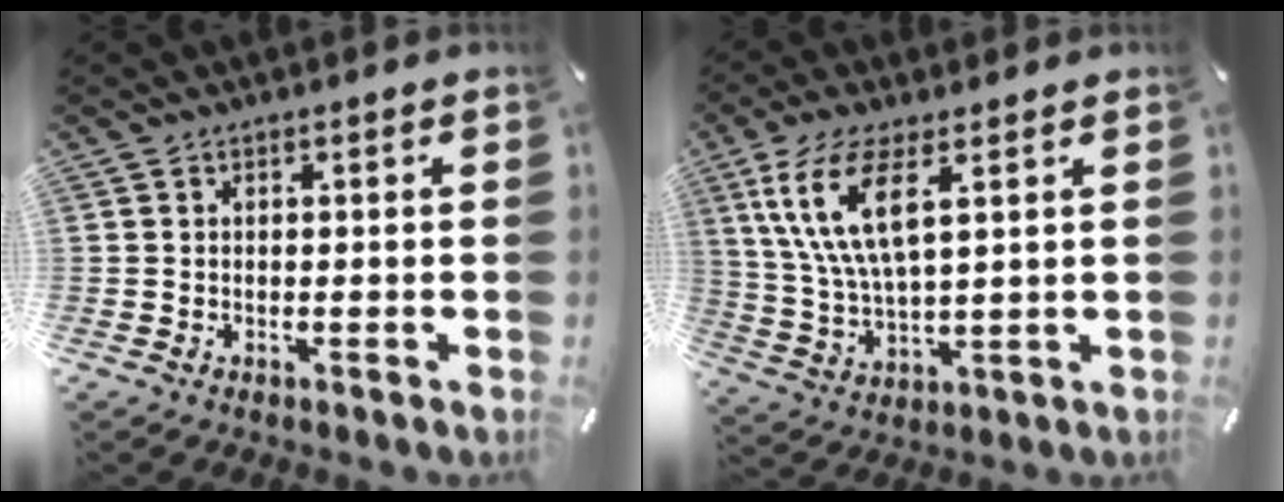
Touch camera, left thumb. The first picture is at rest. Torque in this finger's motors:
{"motor_torque": [1.04, 1.34, 1.43, -1.34, 0.33]}